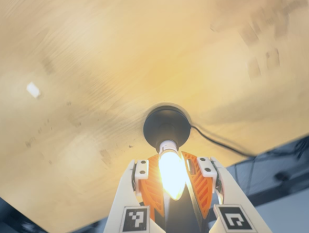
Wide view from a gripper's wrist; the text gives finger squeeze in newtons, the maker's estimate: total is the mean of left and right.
{"total": 14.3, "left": 14.8, "right": 13.8}